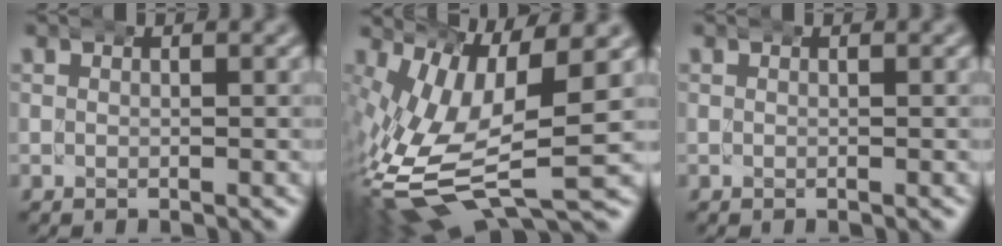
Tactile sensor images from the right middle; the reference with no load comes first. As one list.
[{"total": 10.9, "force": [-2.5, 6.0, 8.7], "torque": [-0.187, -0.039, -0.020]}, {"total": 0.0}]